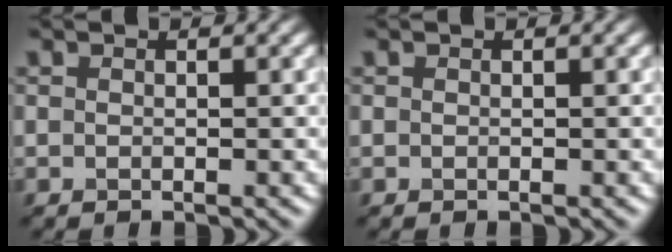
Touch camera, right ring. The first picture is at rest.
{"total": 0.0}